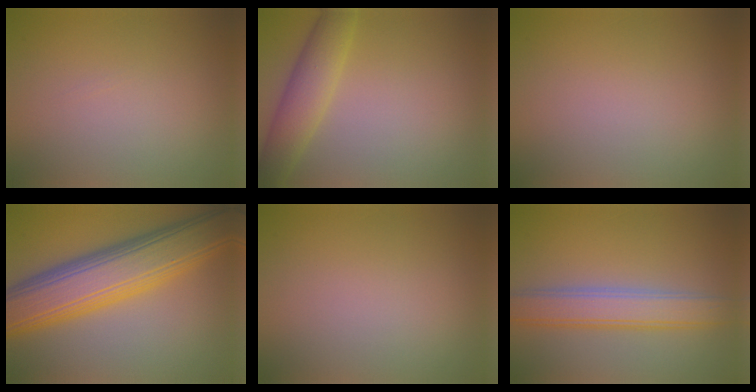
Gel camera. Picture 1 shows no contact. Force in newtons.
{"total": 4.2, "press": 4.2, "slide": 0.2}
{"total": 0.0}
{"total": 10.6, "press": 10.6, "slide": 0.4}
{"total": 0.0}
{"total": 4.7, "press": 4.7, "slide": 0.2}